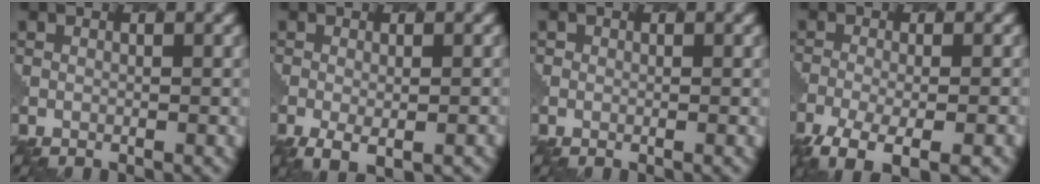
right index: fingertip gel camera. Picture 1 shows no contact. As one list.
[{"total": 3.1, "force": [-1.4, 1.2, 2.5], "torque": [-0.044, -0.007, -0.018]}, {"total": 0.5, "force": [-0.1, 0.5, 0.1], "torque": [0.000, -0.001, -0.001]}, {"total": 6.7, "force": [-4.4, 1.9, 4.7], "torque": [-0.084, -0.013, -0.077]}]